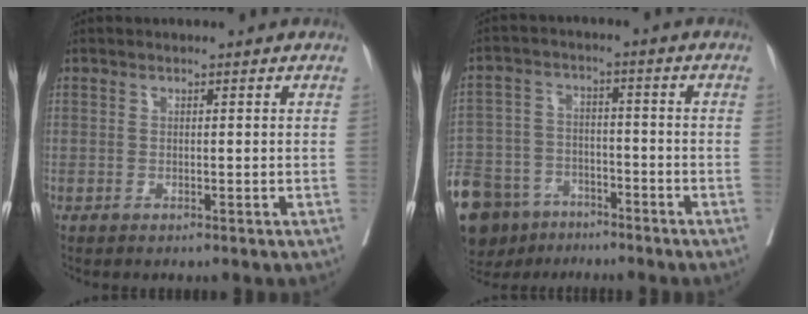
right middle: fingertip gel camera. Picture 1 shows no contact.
{"total": 19.3, "force": [-13.5, 11.2, 8.0], "torque": [-0.229, -0.014, -0.219]}